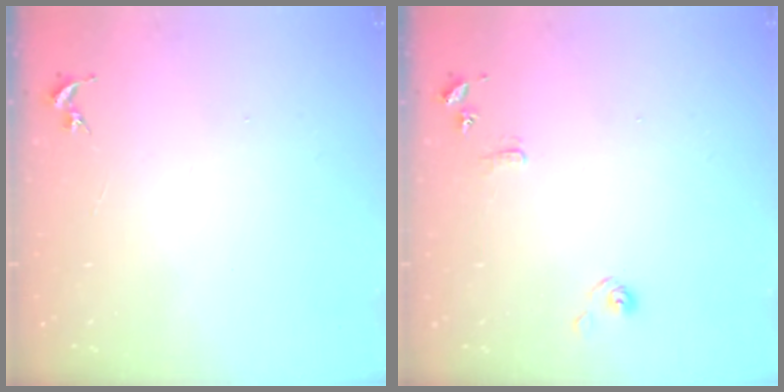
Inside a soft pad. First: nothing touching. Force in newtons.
{"total": 10.0, "press": 9.9, "slide": 0.9}